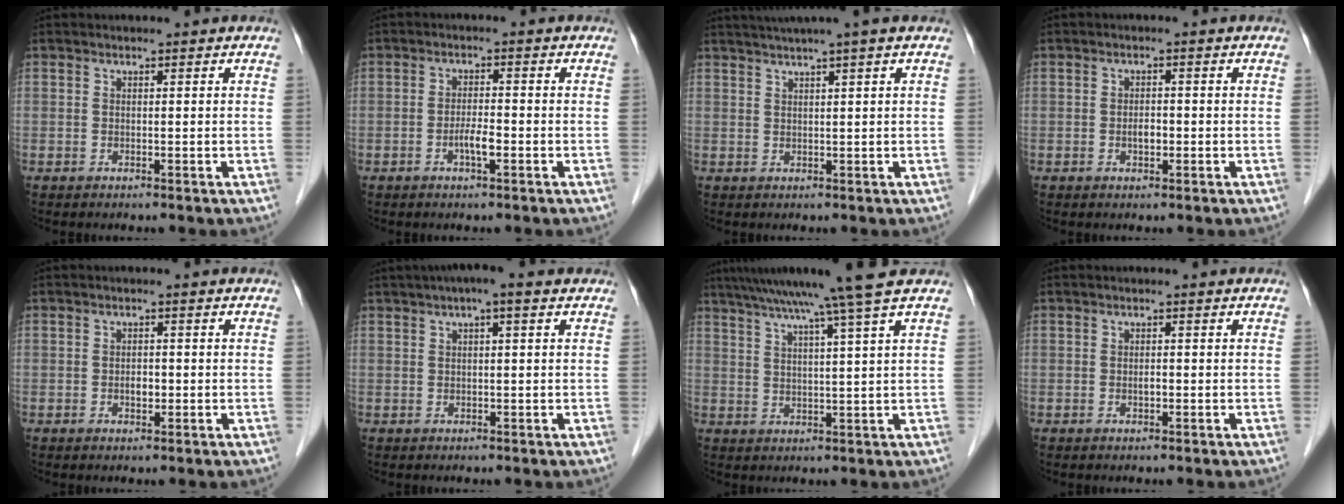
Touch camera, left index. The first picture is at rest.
{"total": 2.9, "force": [-1.2, 0.5, 2.6], "torque": [-0.049, 0.001, -0.023]}
{"total": 5.7, "force": [4.2, -1.3, 3.7], "torque": [-0.055, 0.023, 0.067]}
{"total": 1.8, "force": [-0.5, 0.9, 1.5], "torque": [-0.025, 0.004, -0.009]}
{"total": 1.7, "force": [-0.5, 1.0, 1.3], "torque": [-0.021, 0.003, -0.006]}
{"total": 4.5, "force": [2.5, 0.5, 3.6], "torque": [-0.059, 0.027, 0.035]}
{"total": 10.7, "force": [8.1, -2.5, 6.6], "torque": [-0.106, 0.009, 0.114]}
{"total": 0.9, "force": [-0.3, 0.4, 0.8], "torque": [-0.015, 0.002, -0.005]}